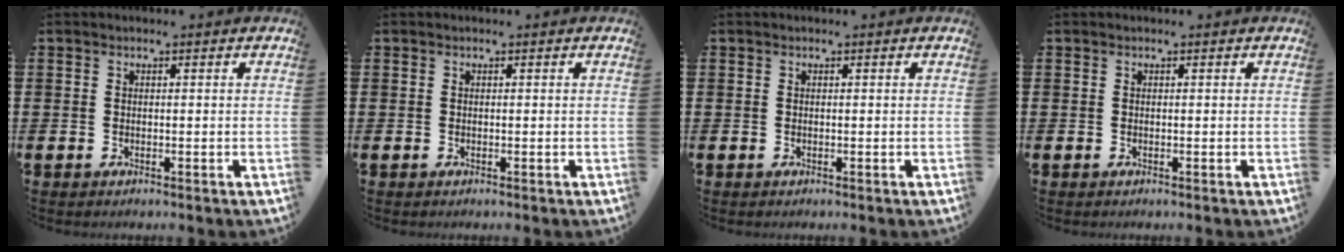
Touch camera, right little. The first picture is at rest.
{"total": 0.0}
{"total": 0.0}
{"total": 0.0}